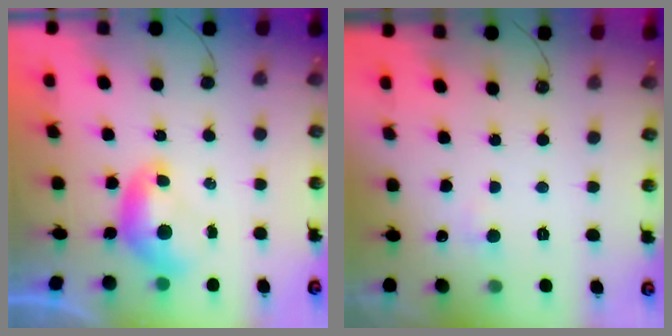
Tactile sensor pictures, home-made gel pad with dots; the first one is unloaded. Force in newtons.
{"total": 1.7, "press": 1.5, "slide": 0.7}